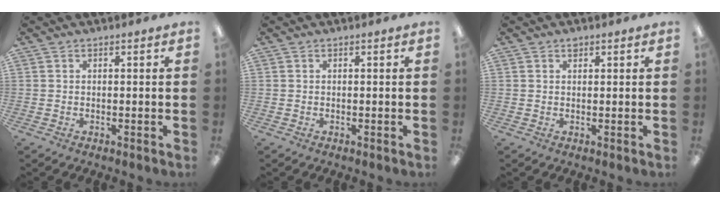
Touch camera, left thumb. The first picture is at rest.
{"total": 0.0}
{"total": 1.1, "force": [0.8, 0.5, 0.5], "torque": [-0.004, -0.004, 0.014]}